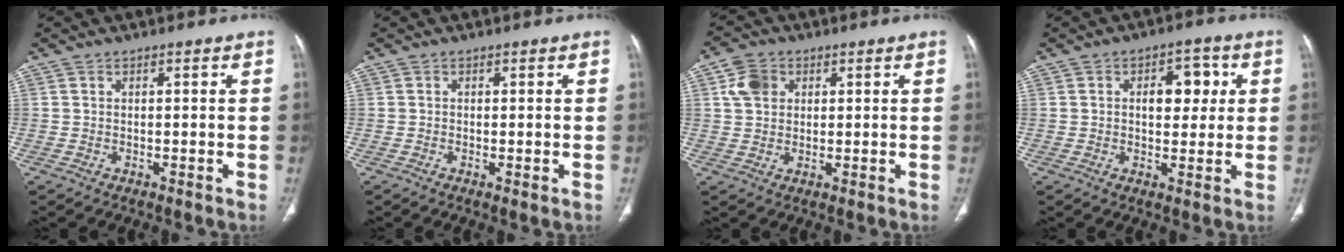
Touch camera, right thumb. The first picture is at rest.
{"total": 0.5, "force": [-0.1, 0.0, 0.5], "torque": [-0.017, -0.005, -0.002]}
{"total": 5.3, "force": [1.7, 4.2, 2.8], "torque": [-0.042, 0.003, 0.031]}
{"total": 7.1, "force": [1.5, 4.3, 5.5], "torque": [-0.046, 0.006, 0.022]}